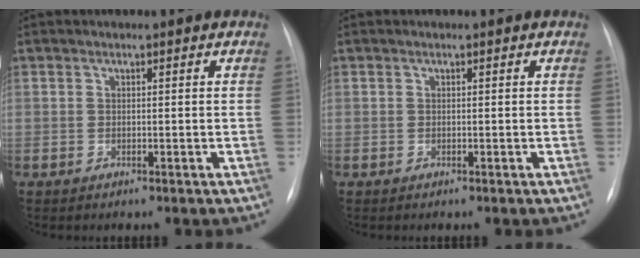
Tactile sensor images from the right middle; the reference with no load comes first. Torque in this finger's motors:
{"motor_torque": [0.58, -0.66, -0.03, 0.01]}